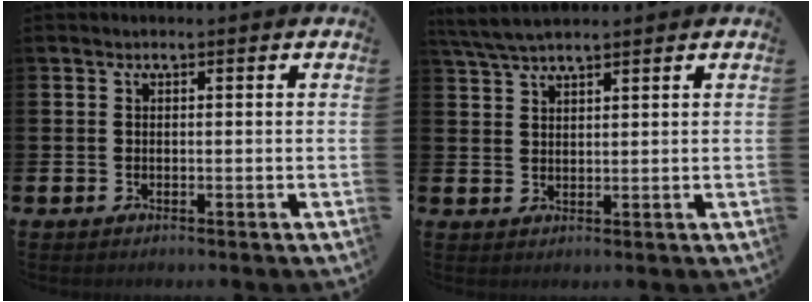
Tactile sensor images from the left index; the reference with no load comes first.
{"total": 4.2, "force": [3.8, 0.7, 1.6], "torque": [-0.046, -0.005, 0.072]}